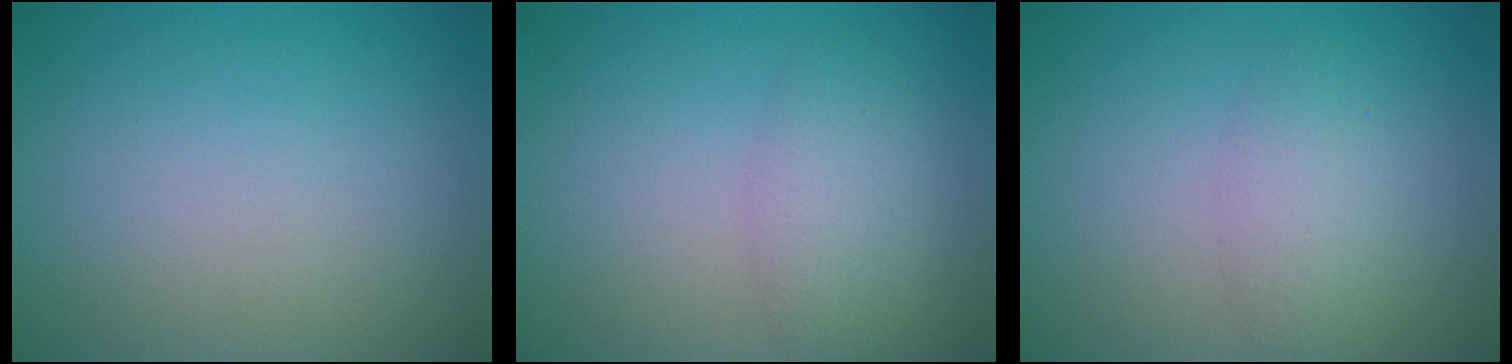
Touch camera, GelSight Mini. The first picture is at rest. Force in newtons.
{"total": 2.8, "press": 2.8, "slide": 0.1}
{"total": 2.4, "press": 2.4, "slide": 0.0}